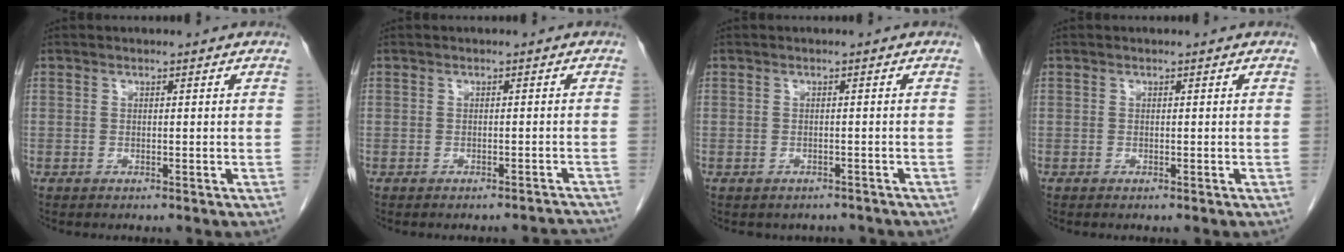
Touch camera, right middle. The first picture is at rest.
{"total": 3.4, "force": [-3.3, 0.5, 0.2], "torque": [0.008, -0.001, -0.035]}
{"total": 3.3, "force": [-2.8, 1.6, 0.3], "torque": [-0.008, 0.006, -0.034]}
{"total": 0.0}